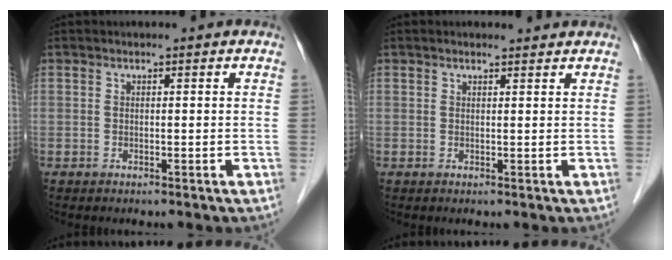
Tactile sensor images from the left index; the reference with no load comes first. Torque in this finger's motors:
{"motor_torque": [0.43, -0.48, 0.10, 0.01]}